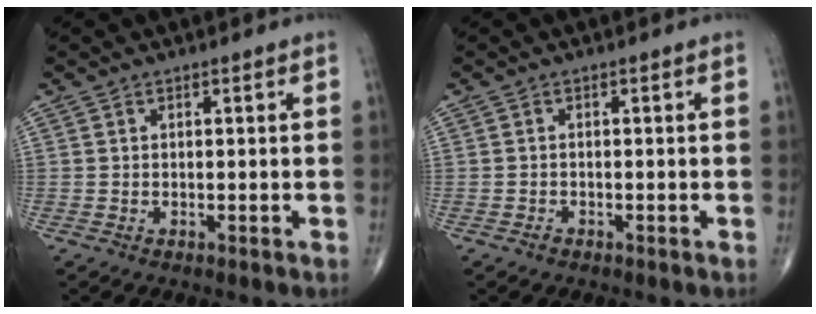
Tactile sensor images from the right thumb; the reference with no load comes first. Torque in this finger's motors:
{"motor_torque": [-0.32, -0.07, -0.13, -0.03, 0.01]}